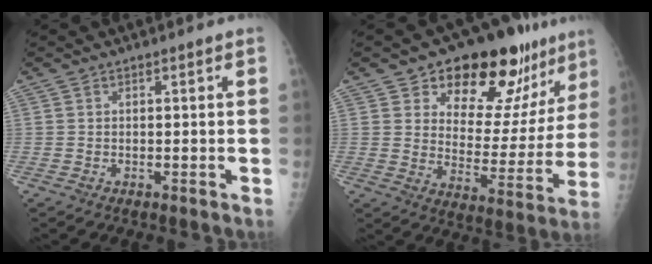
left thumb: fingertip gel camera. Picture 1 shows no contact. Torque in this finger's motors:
{"motor_torque": [0.22, 0.22, 0.16, -0.18, 0.10]}